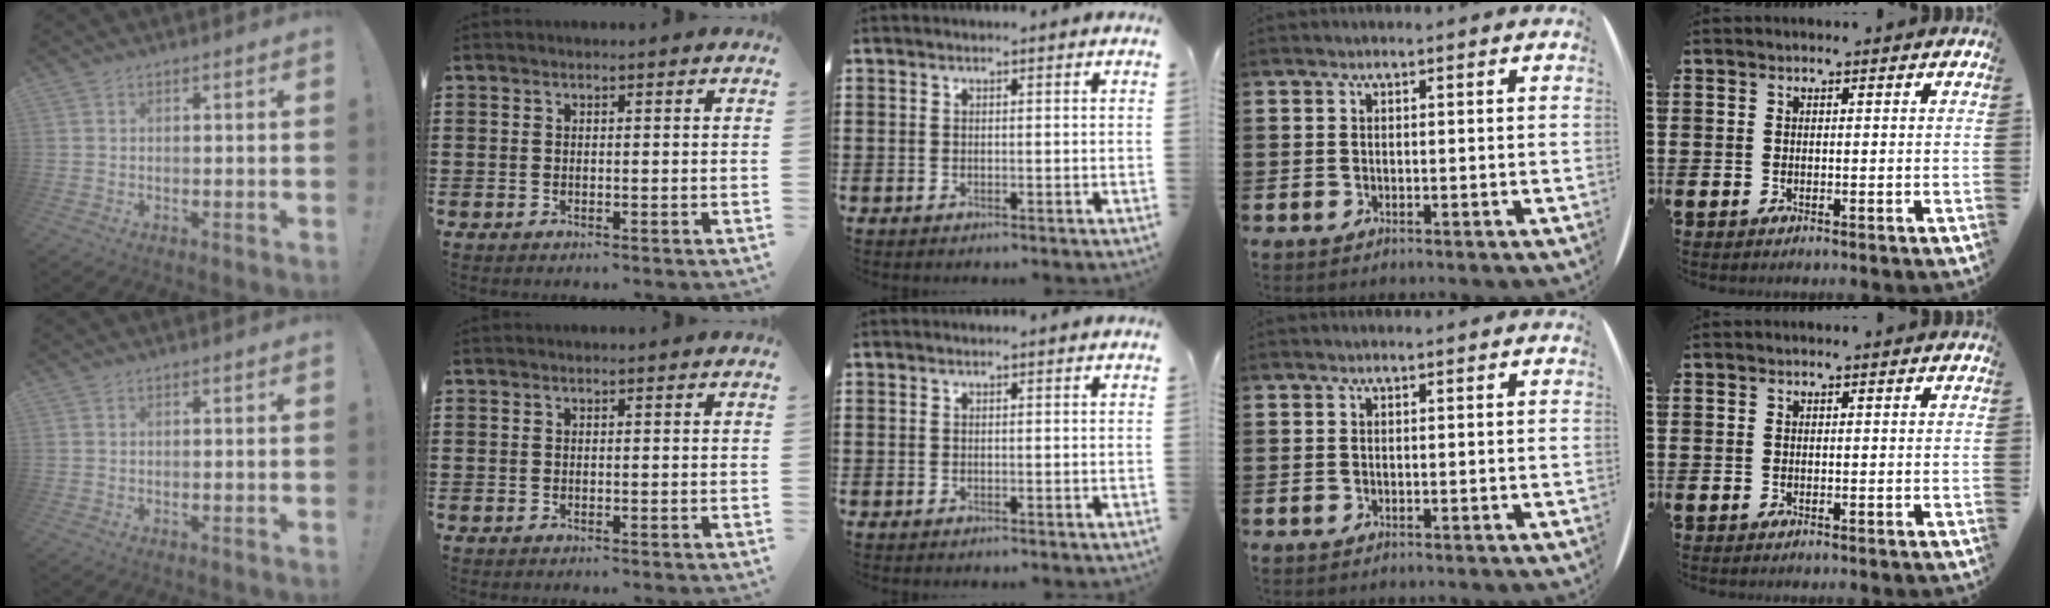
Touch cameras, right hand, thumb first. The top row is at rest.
{}